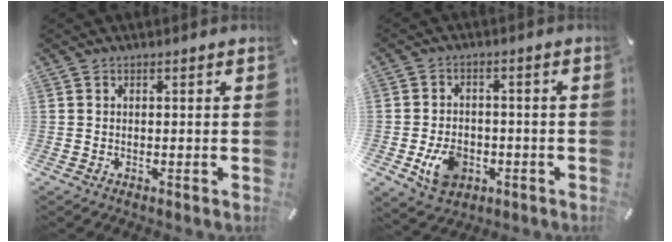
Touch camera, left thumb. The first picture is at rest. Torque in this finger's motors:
{"motor_torque": [-0.05, 1.06, 0.44, 0.44, 0.05]}